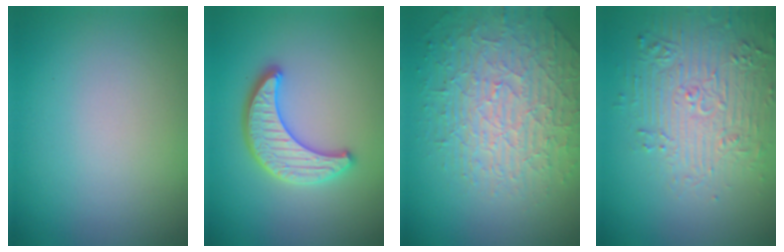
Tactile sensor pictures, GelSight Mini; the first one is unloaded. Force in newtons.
{"total": 3.8, "press": 3.7, "slide": 0.9}
{"total": 4.4, "press": 4.3, "slide": 1.0}
{"total": 4.6, "press": 4.4, "slide": 1.4}